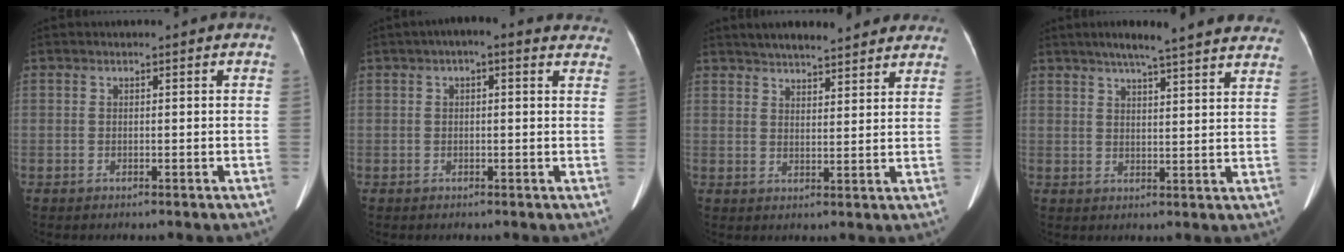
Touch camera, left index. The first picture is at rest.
{"total": 8.1, "force": [6.0, 2.5, 4.9], "torque": [-0.053, 0.026, 0.060]}
{"total": 14.8, "force": [12.9, 3.7, 6.3], "torque": [-0.080, 0.028, 0.169]}
{"total": 19.0, "force": [16.3, 2.0, 9.6], "torque": [-0.133, 0.019, 0.202]}